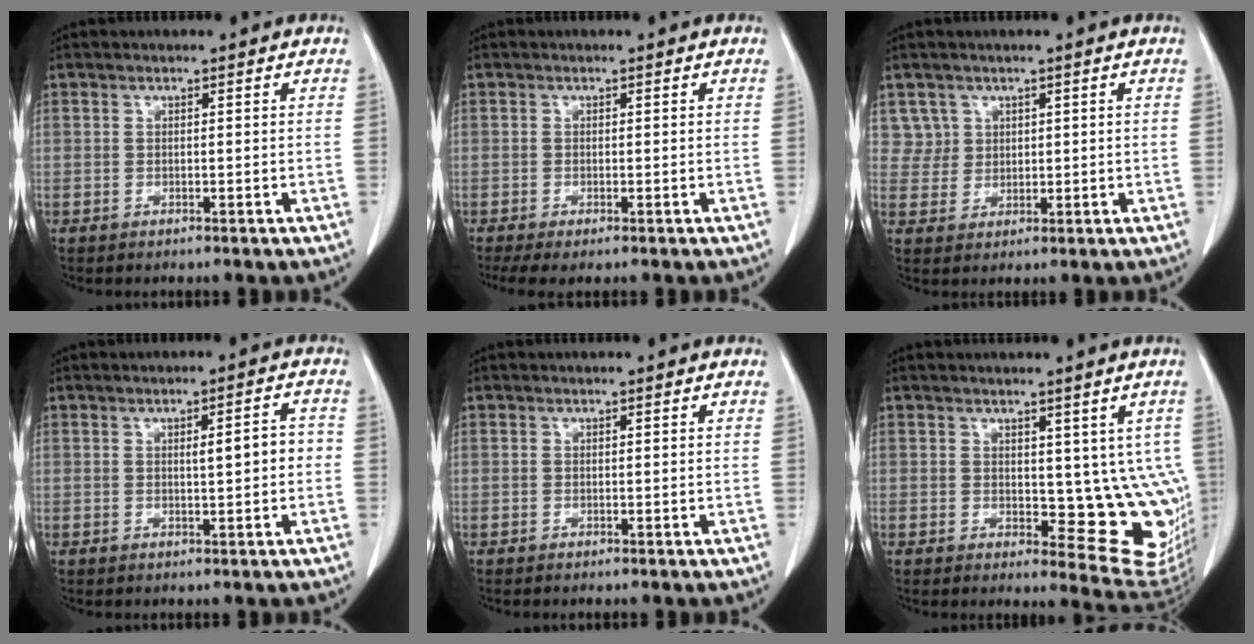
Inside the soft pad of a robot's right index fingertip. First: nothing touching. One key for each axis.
{"total": 3.4, "fx": -2.4, "fy": 0.8, "fz": 2.3, "tx": -0.044, "ty": -0.012, "tz": -0.041}
{"total": 3.7, "fx": 1.9, "fy": 3.2, "fz": -0.5, "tx": 0.025, "ty": 0.006, "tz": 0.034}
{"total": 3.6, "fx": -0.1, "fy": 0.7, "fz": 3.6, "tx": -0.055, "ty": 0.008, "tz": 0.000}
{"total": 0.0}
{"total": 10.2, "fx": 1.3, "fy": 5.0, "fz": 8.8, "tx": -0.076, "ty": -0.013, "tz": 0.025}